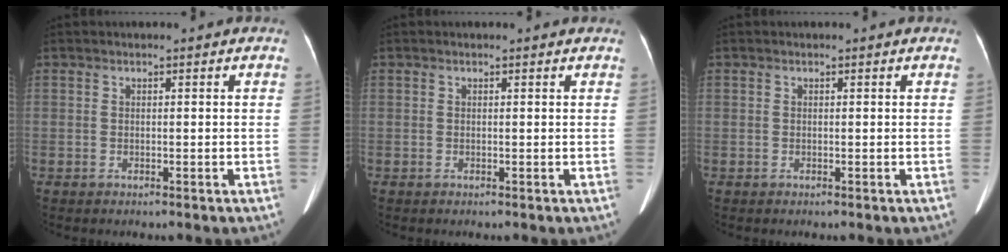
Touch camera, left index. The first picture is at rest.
{"total": 0.8, "force": [0.7, 0.1, 0.1], "torque": [-0.008, -0.001, 0.001]}
{"total": 0.0}